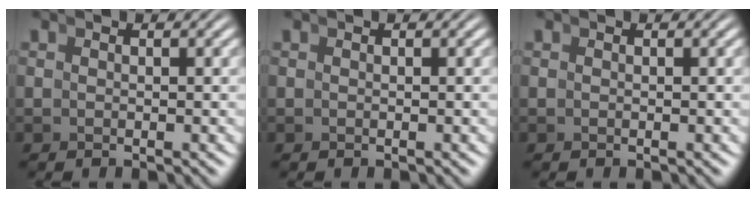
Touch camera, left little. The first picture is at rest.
{"total": 0.0}
{"total": 0.0}